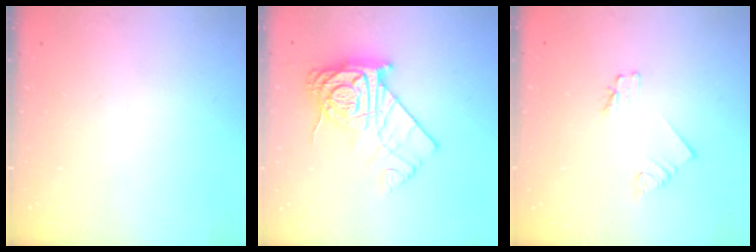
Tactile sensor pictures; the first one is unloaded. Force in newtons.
{"total": 18.7, "press": 18.7, "slide": 1.0}
{"total": 1.6, "press": 1.5, "slide": 0.2}